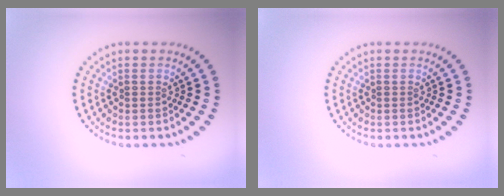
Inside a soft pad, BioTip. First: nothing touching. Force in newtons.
{"total": 0.0}